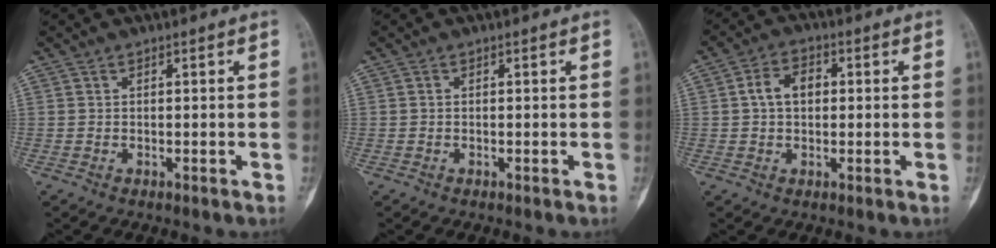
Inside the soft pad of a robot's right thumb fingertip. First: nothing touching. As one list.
[{"total": 0.0}, {"total": 5.7, "force": [0.7, 4.0, 4.1], "torque": [-0.066, 0.016, 0.006]}]